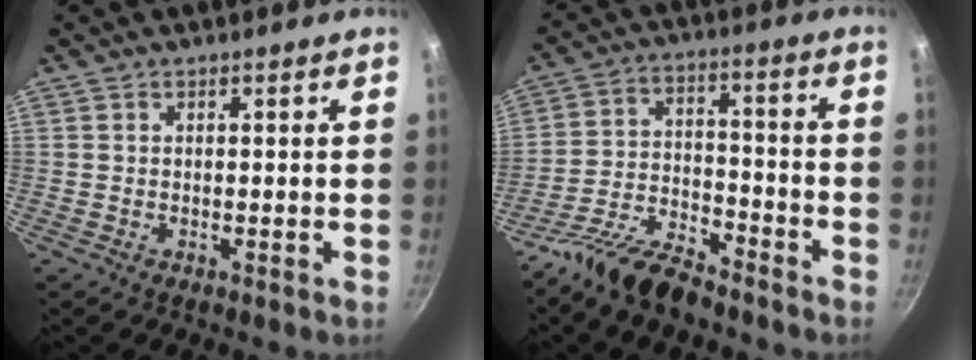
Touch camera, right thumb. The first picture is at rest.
{"total": 9.5, "force": [-6.8, 2.6, 6.1], "torque": [-0.129, 0.029, -0.139]}